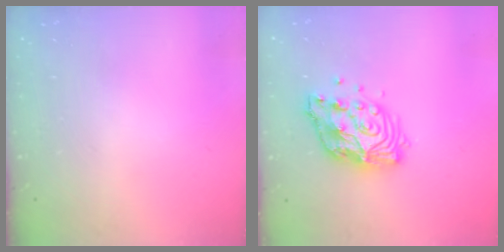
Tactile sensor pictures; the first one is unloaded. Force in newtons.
{"total": 12.4, "press": 12.3, "slide": 1.1}